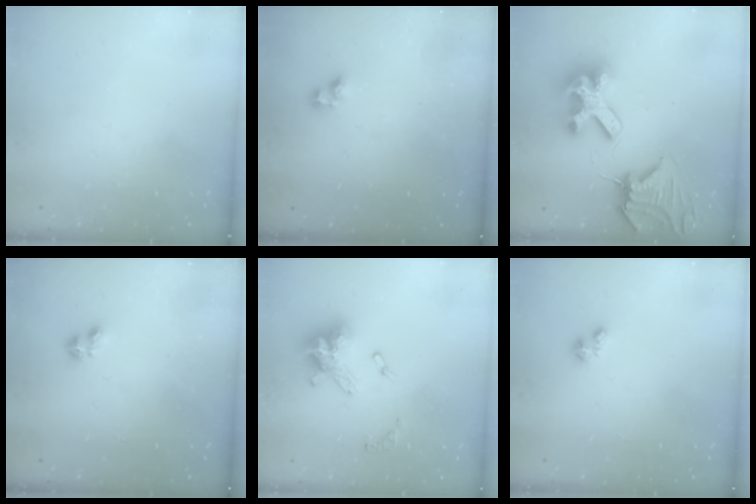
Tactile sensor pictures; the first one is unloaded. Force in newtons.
{"total": 4.2, "press": 4.1, "slide": 0.2}
{"total": 16.5, "press": 16.4, "slide": 1.7}
{"total": 2.2, "press": 2.2, "slide": 0.4}
{"total": 14.1, "press": 14.1, "slide": 0.9}
{"total": 1.1, "press": 1.1, "slide": 0.3}